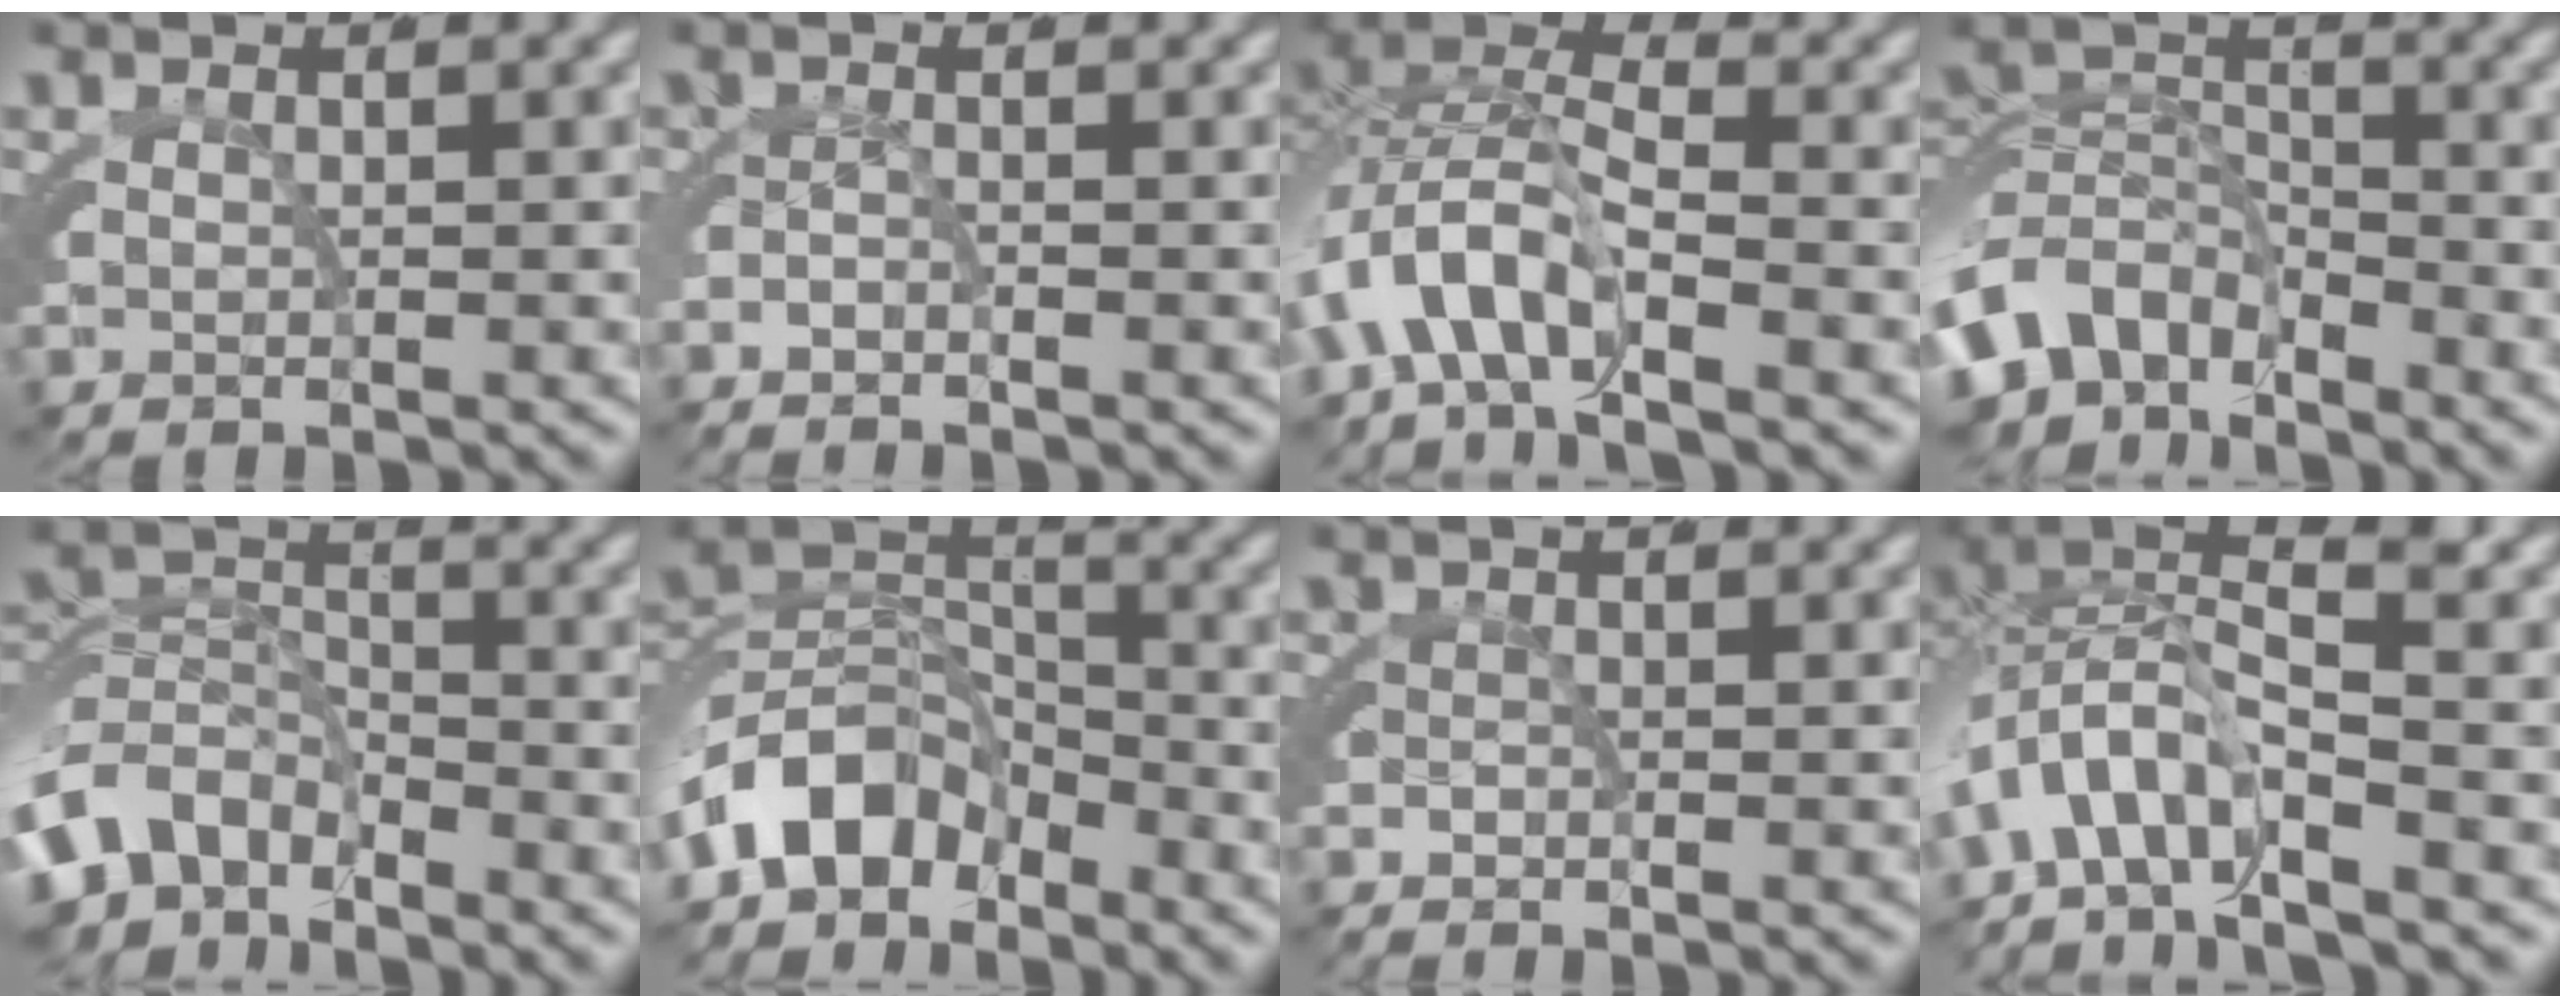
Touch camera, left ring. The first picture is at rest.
{"total": 1.2, "force": [-1.0, 0.5, 0.4], "torque": [-0.014, 0.002, -0.022]}
{"total": 6.7, "force": [-1.3, 4.6, 4.7], "torque": [-0.118, -0.016, -0.027]}
{"total": 8.7, "force": [-4.3, 6.1, 4.4], "torque": [-0.078, -0.039, -0.064]}
{"total": 7.7, "force": [-4.0, 5.4, 3.8], "torque": [-0.070, -0.036, -0.059]}
{"total": 6.1, "force": [-3.5, 3.9, 3.3], "torque": [-0.044, -0.004, -0.064]}
{"total": 1.0, "force": [-0.9, 0.4, 0.2], "torque": [-0.003, 0.005, -0.023]}
{"total": 7.2, "force": [-2.2, 4.5, 5.2], "torque": [-0.138, -0.023, -0.028]}